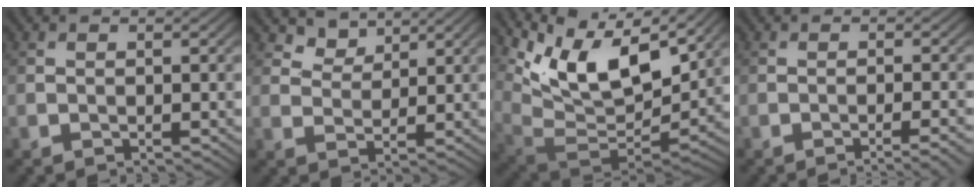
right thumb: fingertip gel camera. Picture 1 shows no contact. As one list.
[{"total": 3.4, "force": [2.8, 1.7, 0.9], "torque": [-0.024, -0.006, 0.056]}, {"total": 13.6, "force": [7.1, 6.1, 9.9], "torque": [-0.199, 0.009, 0.135]}, {"total": 3.5, "force": [-2.0, 0.5, 2.8], "torque": [-0.035, 0.011, -0.038]}]